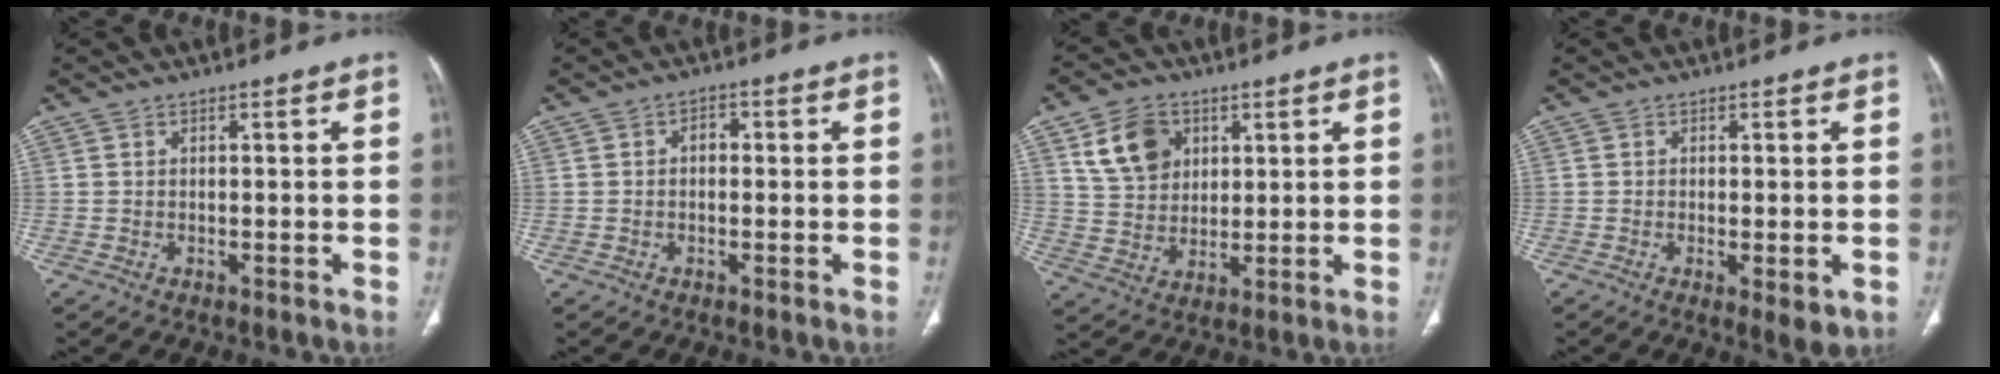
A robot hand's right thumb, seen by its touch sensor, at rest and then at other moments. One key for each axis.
{"total": 2.2, "fx": 0.0, "fy": 1.5, "fz": 1.6, "tx": -0.017, "ty": 0.010, "tz": -0.004}
{"total": 10.1, "fx": 4.3, "fy": 7.6, "fz": 5.1, "tx": -0.068, "ty": -0.011, "tz": 0.087}
{"total": 4.1, "fx": -1.1, "fy": 1.4, "fz": 3.7, "tx": -0.056, "ty": -0.012, "tz": -0.014}